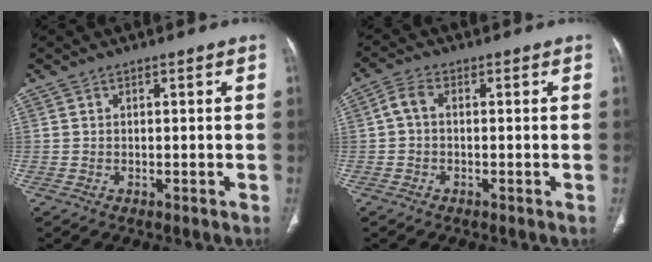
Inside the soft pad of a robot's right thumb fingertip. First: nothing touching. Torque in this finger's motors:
{"motor_torque": [0.01, 0.00, 0.56, -0.56, 0.00]}